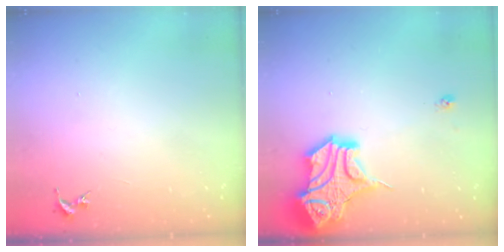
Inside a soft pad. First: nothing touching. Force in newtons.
{"total": 17.8, "press": 17.7, "slide": 2.0}